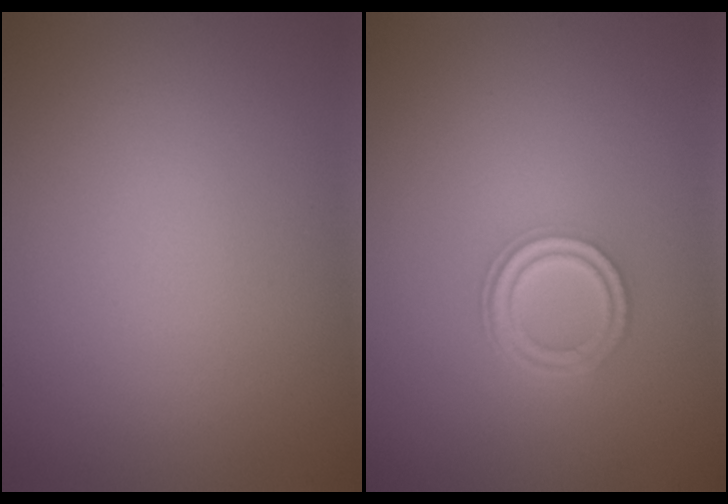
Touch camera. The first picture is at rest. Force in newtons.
{"total": 3.4, "press": 2.6, "slide": 2.2}